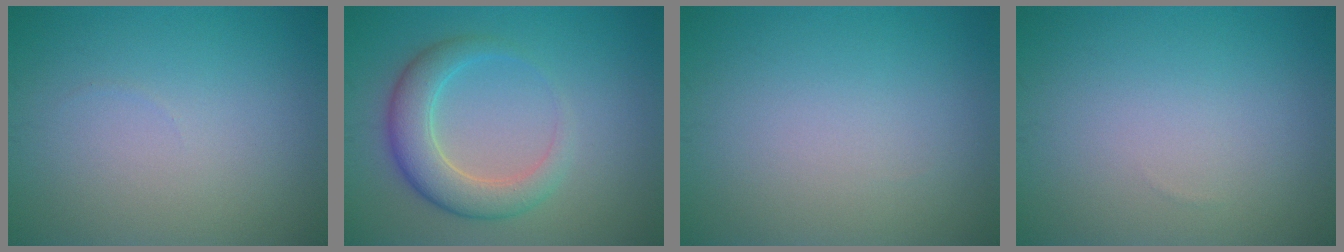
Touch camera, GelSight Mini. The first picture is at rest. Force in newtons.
{"total": 4.7, "press": 4.7, "slide": 0.4}
{"total": 0.0}
{"total": 0.0}